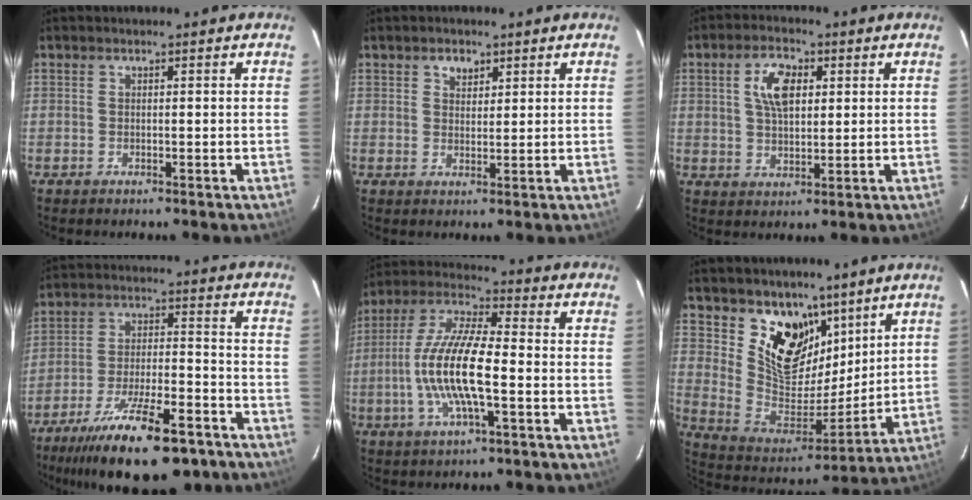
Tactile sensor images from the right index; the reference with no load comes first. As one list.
[{"total": 2.6, "force": [1.5, 1.9, 1.0], "torque": [-0.011, 0.006, 0.026]}, {"total": 7.2, "force": [2.1, 3.9, 5.7], "torque": [-0.105, 0.014, 0.041]}, {"total": 19.9, "force": [-14.3, 5.7, 12.6], "torque": [-0.229, -0.029, -0.216]}, {"total": 14.1, "force": [-2.9, 3.4, 13.4], "torque": [-0.272, -0.001, -0.060]}, {"total": 15.9, "force": [10.2, 10.1, 6.9], "torque": [-0.141, -0.017, 0.197]}]